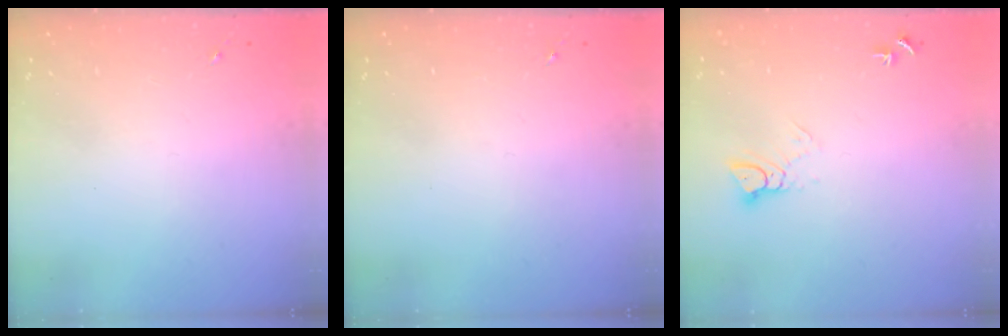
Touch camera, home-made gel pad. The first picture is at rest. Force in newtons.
{"total": 0.0}
{"total": 4.7, "press": 4.7, "slide": 0.2}